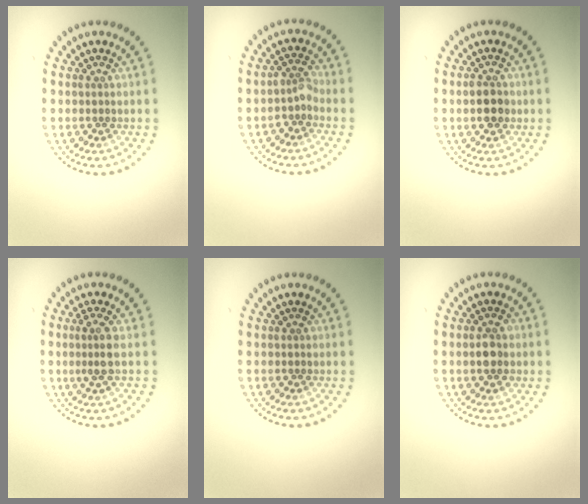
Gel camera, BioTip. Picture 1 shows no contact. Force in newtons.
{"total": 1.9, "press": 1.5, "slide": 1.2}
{"total": 2.3, "press": 2.3, "slide": 0.2}
{"total": 2.0, "press": 1.6, "slide": 1.2}
{"total": 0.0}
{"total": 2.3, "press": 2.3, "slide": 0.3}